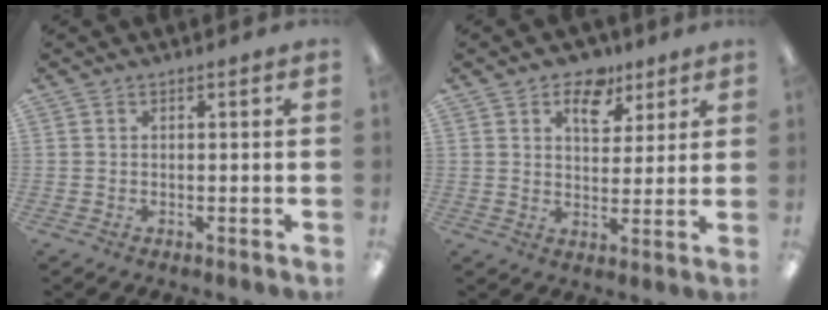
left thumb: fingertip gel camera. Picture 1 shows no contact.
{"total": 9.2, "force": [5.6, 5.7, 4.6], "torque": [-0.052, -0.025, 0.096]}